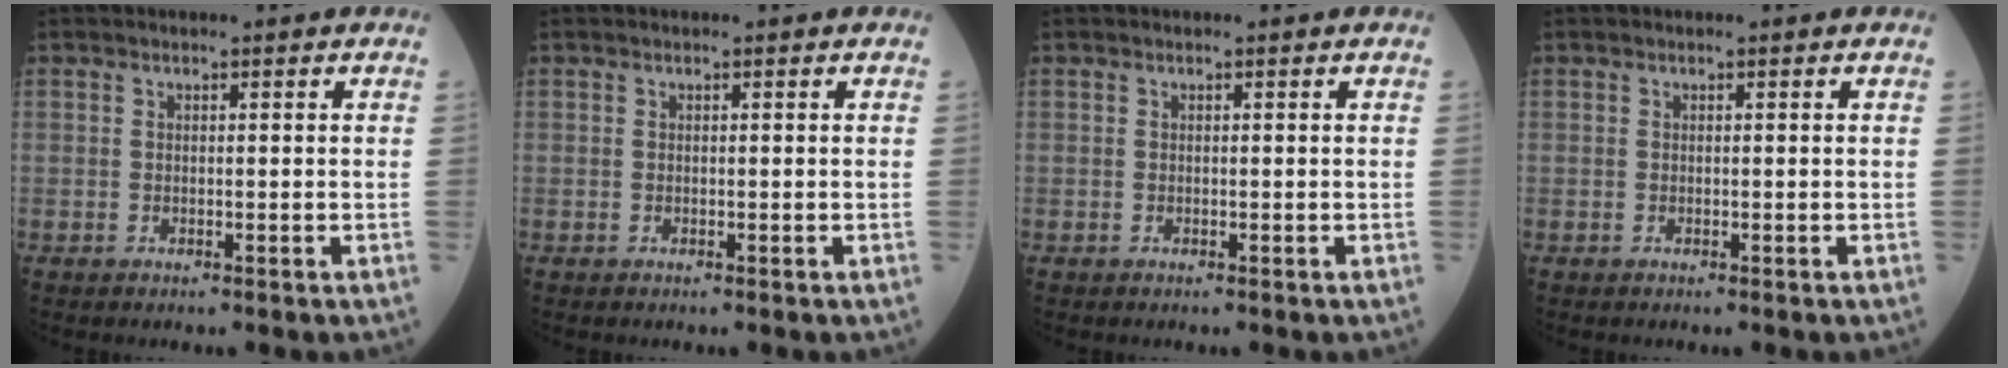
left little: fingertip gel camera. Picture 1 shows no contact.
{"total": 0.0}
{"total": 0.0}
{"total": 0.0}